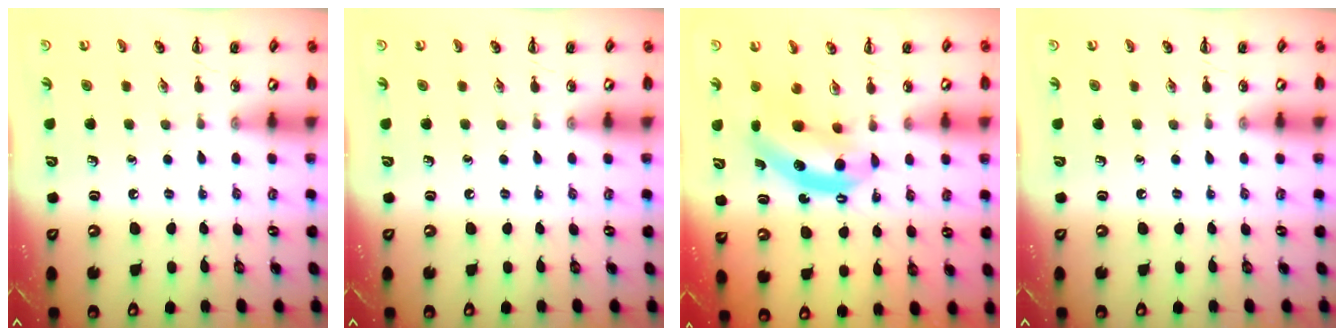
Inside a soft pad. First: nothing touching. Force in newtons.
{"total": 0.0}
{"total": 8.5, "press": 8.4, "slide": 1.5}
{"total": 0.0}